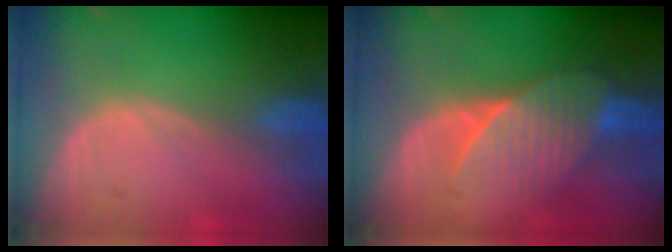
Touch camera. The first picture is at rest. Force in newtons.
{"total": 7.4, "press": 6.9, "slide": 2.5}